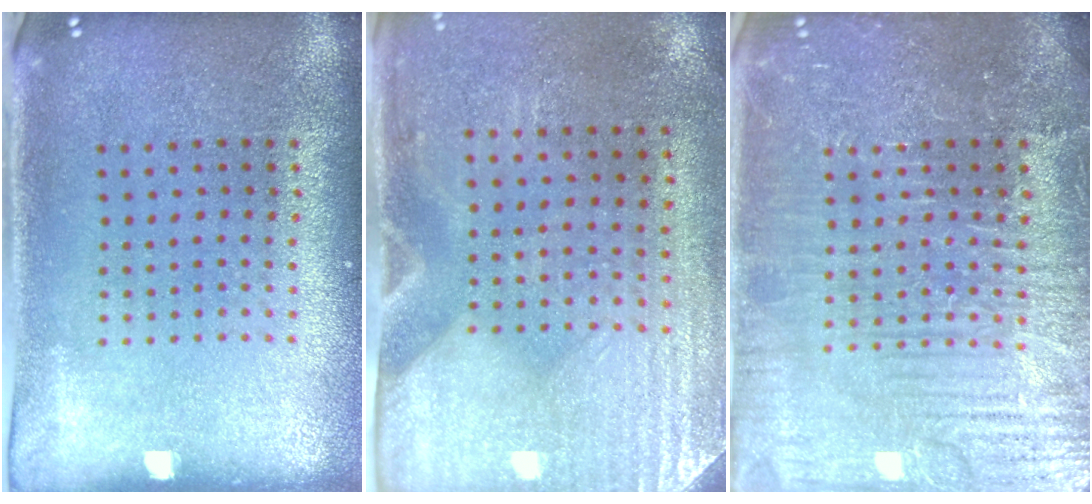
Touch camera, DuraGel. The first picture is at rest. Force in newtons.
{"total": 3.1, "press": 2.7, "slide": 1.6}
{"total": 4.5, "press": 4.5, "slide": 0.6}